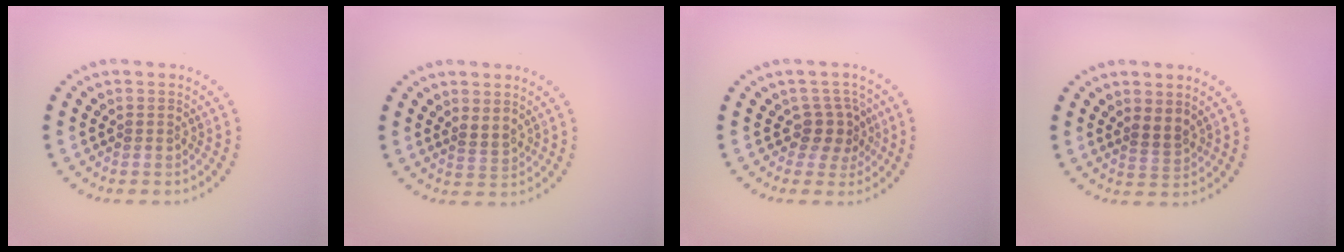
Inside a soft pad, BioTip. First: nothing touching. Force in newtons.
{"total": 1.1, "press": 0.9, "slide": 0.7}
{"total": 2.7, "press": 2.1, "slide": 1.6}
{"total": 1.8, "press": 1.4, "slide": 1.1}